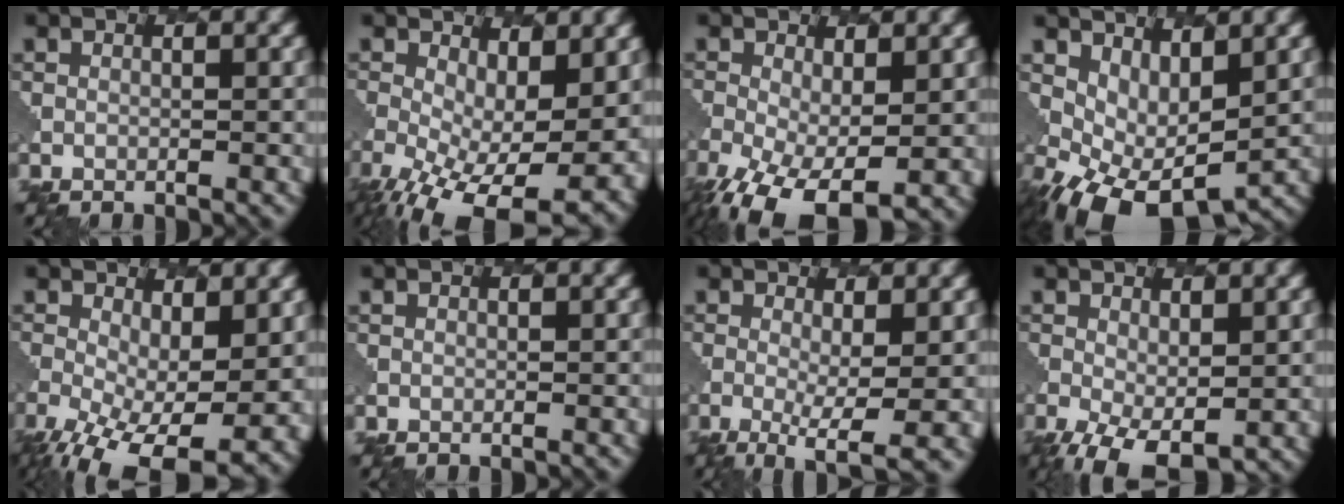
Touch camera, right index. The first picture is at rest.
{"total": 11.9, "force": [-2.6, 5.9, 10.0], "torque": [-0.184, -0.041, -0.027]}
{"total": 8.3, "force": [-3.1, 4.1, 6.5], "torque": [-0.146, -0.037, -0.043]}
{"total": 5.6, "force": [-0.2, 3.3, 4.5], "torque": [-0.086, -0.008, 0.001]}
{"total": 10.5, "force": [-2.9, 5.1, 8.7], "torque": [-0.171, -0.040, -0.039]}
{"total": 0.0}
{"total": 5.9, "force": [-1.2, 1.4, 5.6], "torque": [-0.096, -0.014, -0.016]}
{"total": 5.1, "force": [-1.2, 2.8, 4.1], "torque": [-0.097, -0.021, -0.016]}